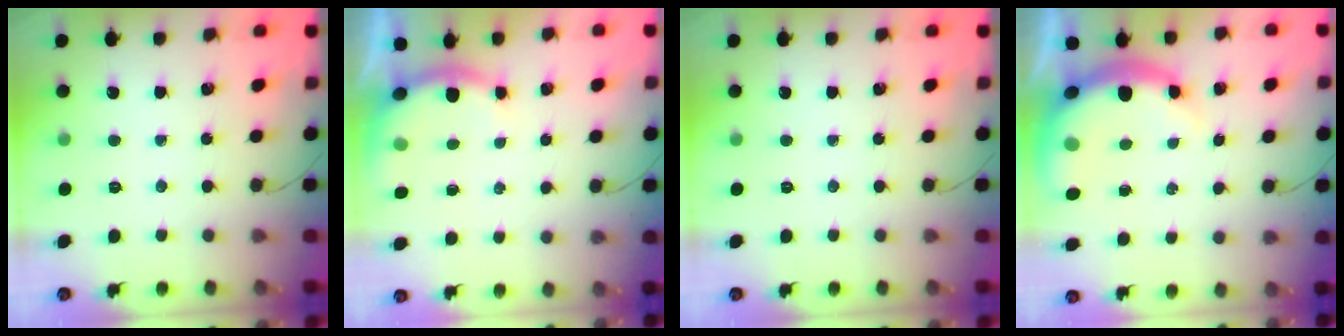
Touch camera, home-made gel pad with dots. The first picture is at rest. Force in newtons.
{"total": 5.2, "press": 5.2, "slide": 0.3}
{"total": 0.0}
{"total": 10.5, "press": 10.2, "slide": 2.6}